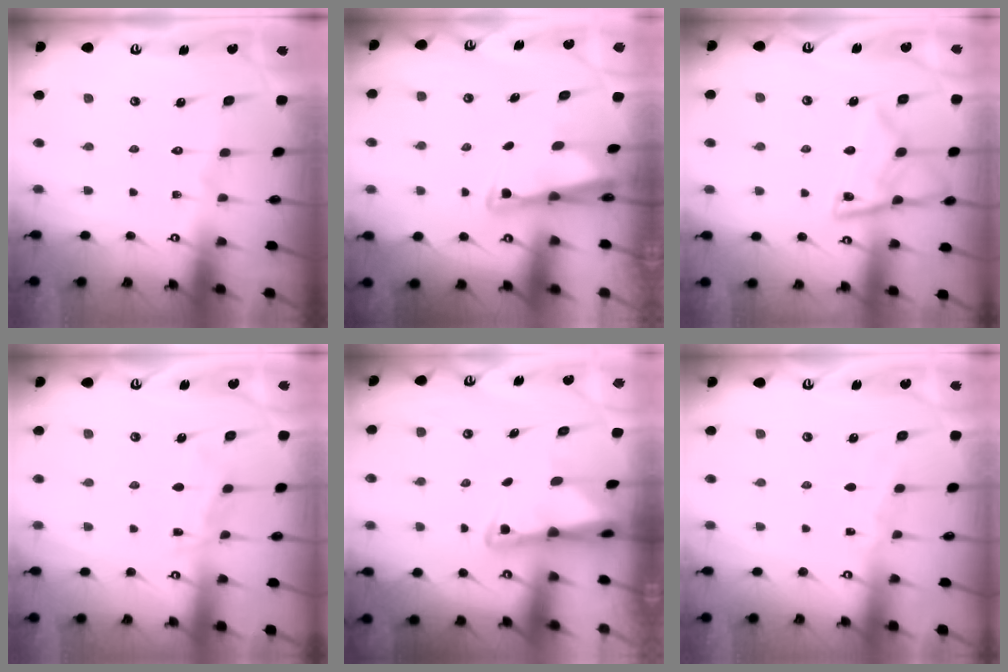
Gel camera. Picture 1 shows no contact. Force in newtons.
{"total": 2.4, "press": 2.4, "slide": 0.5}
{"total": 13.8, "press": 13.8, "slide": 1.5}
{"total": 4.9, "press": 4.9, "slide": 0.6}
{"total": 2.6, "press": 2.5, "slide": 0.4}
{"total": 2.7, "press": 2.7, "slide": 0.4}